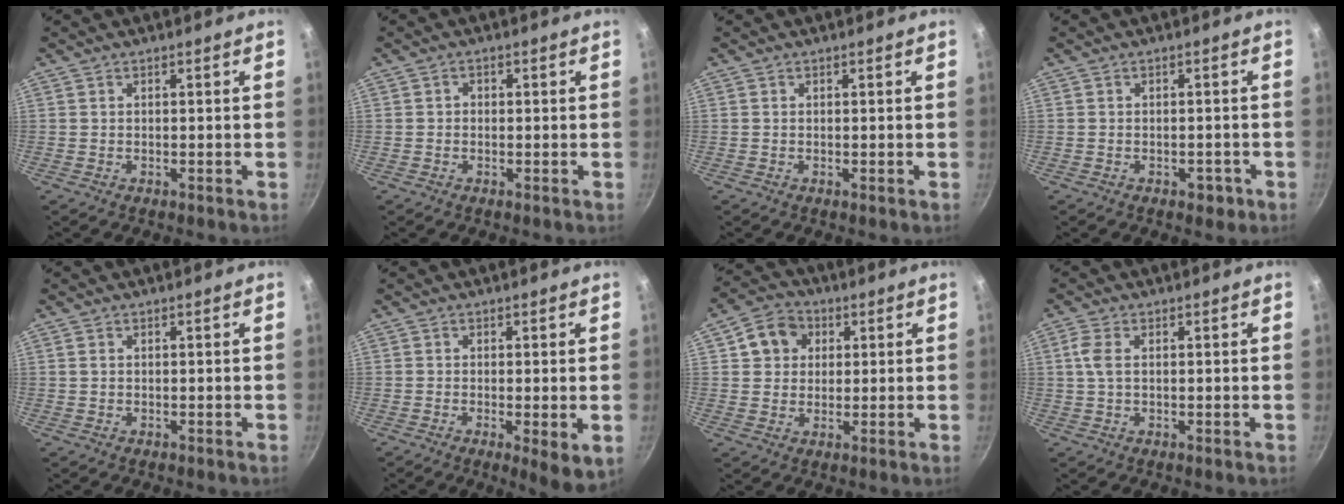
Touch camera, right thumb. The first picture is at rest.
{"total": 1.2, "force": [-0.1, 1.0, 0.6], "torque": [-0.001, 0.003, -0.007]}
{"total": 0.0}
{"total": 2.3, "force": [-1.2, 1.5, 1.3], "torque": [-0.008, 0.009, -0.013]}
{"total": 0.6, "force": [0.1, 0.4, 0.4], "torque": [-0.011, 0.001, 0.003]}
{"total": 5.7, "force": [-1.4, 1.4, 5.4], "torque": [-0.087, -0.018, -0.024]}
{"total": 8.0, "force": [2.1, 6.9, 3.4], "torque": [-0.031, 0.003, 0.028]}
{"total": 3.5, "force": [0.7, 1.8, 2.9], "torque": [-0.081, 0.006, 0.012]}